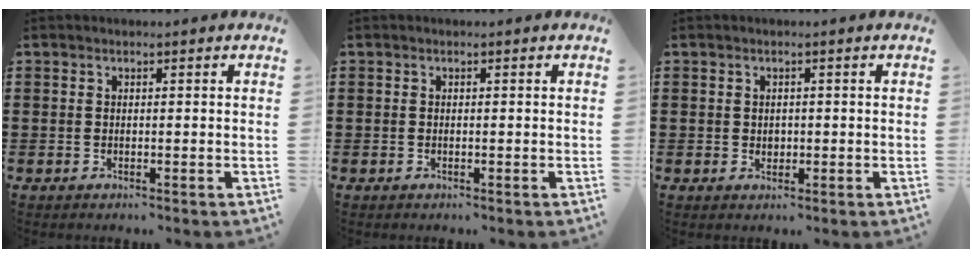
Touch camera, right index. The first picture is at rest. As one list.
[{"total": 0.0}, {"total": 1.0, "force": [0.2, 0.9, 0.5], "torque": [-0.011, 0.005, 0.003]}]